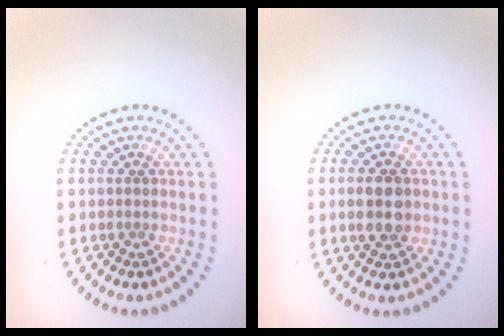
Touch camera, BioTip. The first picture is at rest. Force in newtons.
{"total": 3.2, "press": 3.2, "slide": 0.1}